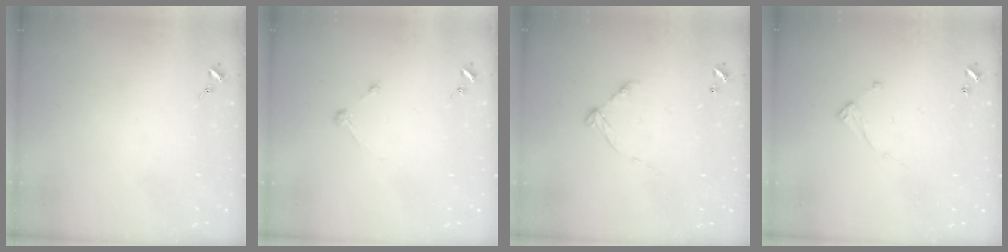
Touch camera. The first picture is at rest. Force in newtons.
{"total": 3.2, "press": 3.2, "slide": 0.4}
{"total": 5.8, "press": 5.8, "slide": 0.4}
{"total": 6.6, "press": 6.6, "slide": 0.1}